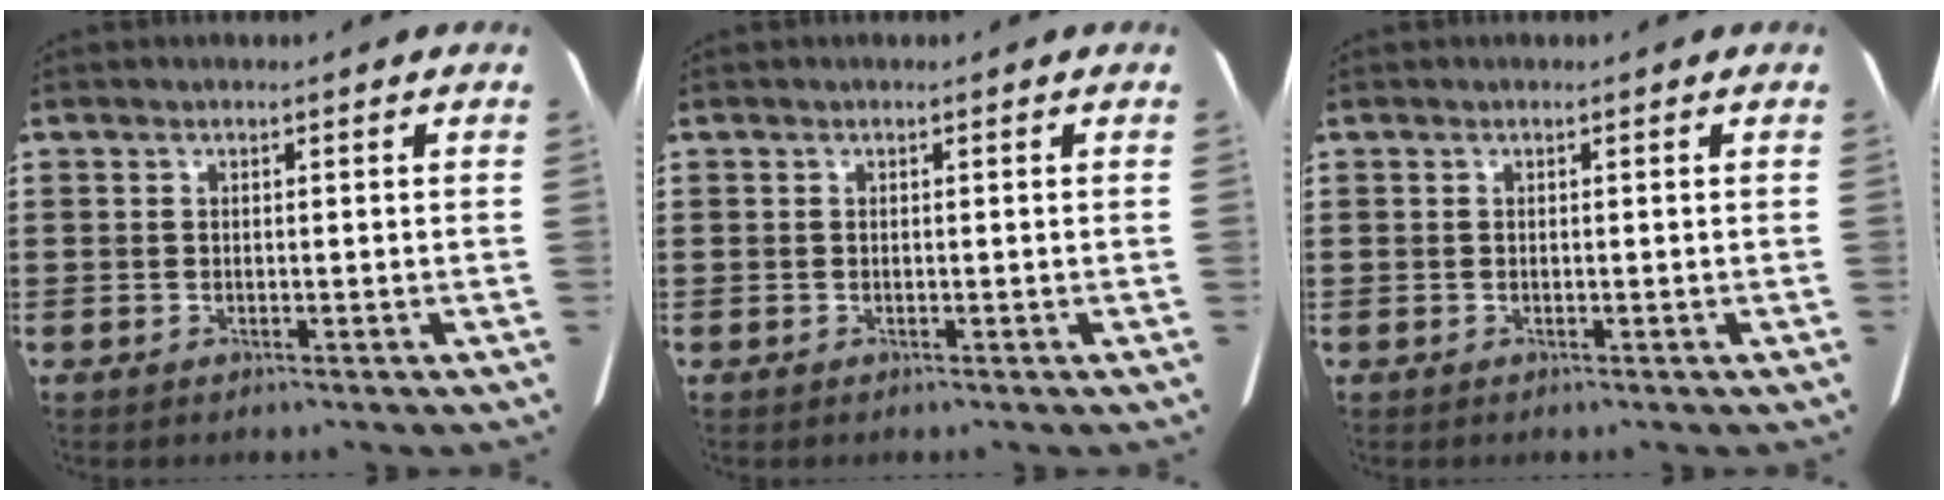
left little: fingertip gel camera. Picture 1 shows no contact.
{"total": 0.0}
{"total": 0.0}